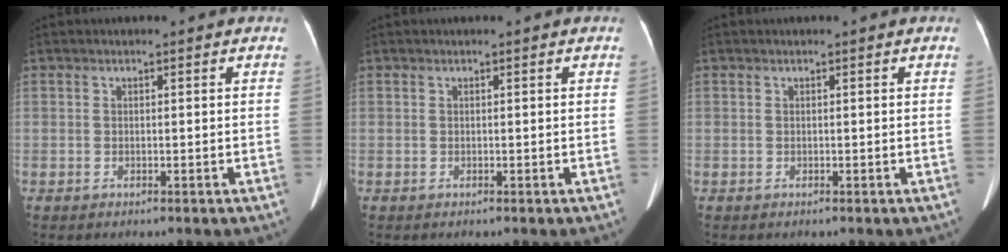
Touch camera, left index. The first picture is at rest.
{"total": 0.0}
{"total": 0.0}